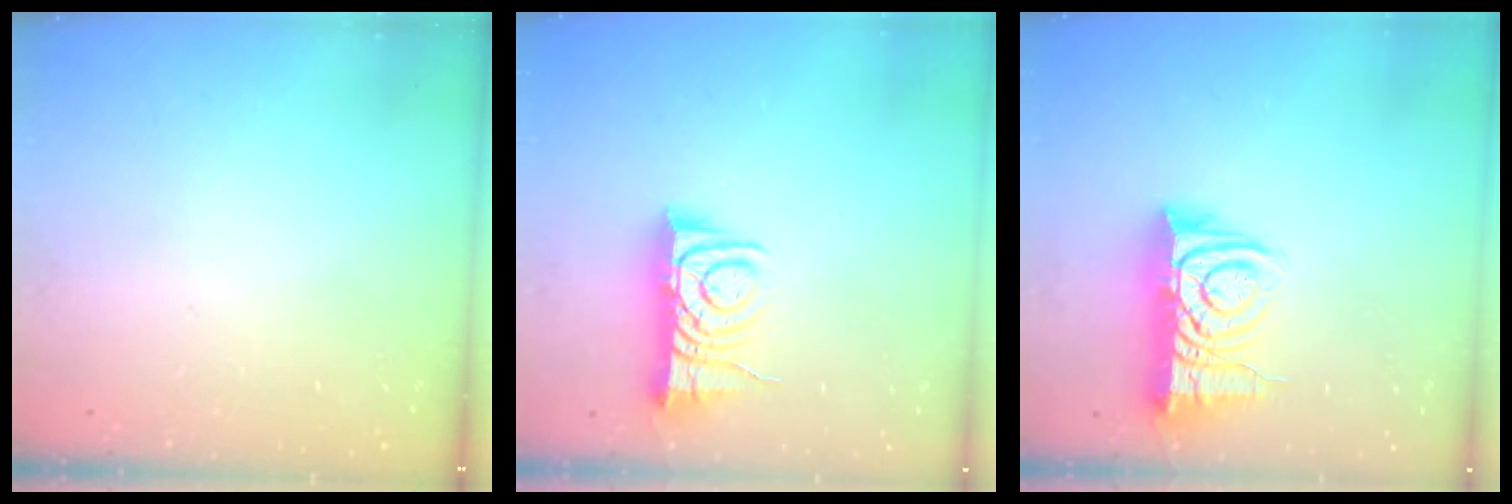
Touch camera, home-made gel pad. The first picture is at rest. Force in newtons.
{"total": 8.0, "press": 8.0, "slide": 0.7}
{"total": 12.5, "press": 12.4, "slide": 1.3}